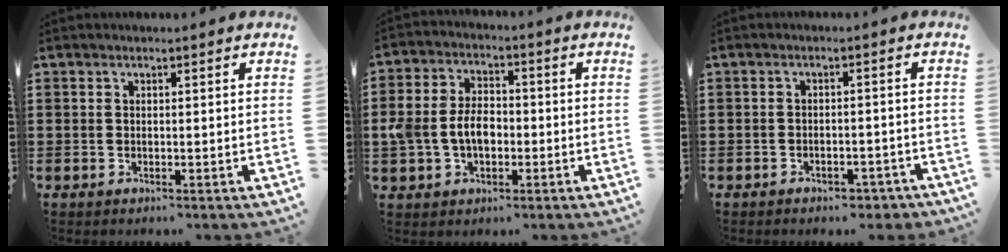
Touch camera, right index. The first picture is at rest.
{"total": 6.6, "force": [-1.0, 4.6, 4.6], "torque": [-0.116, 0.004, -0.026]}
{"total": 2.3, "force": [-2.2, 0.6, 0.4], "torque": [-0.012, 0.001, -0.046]}